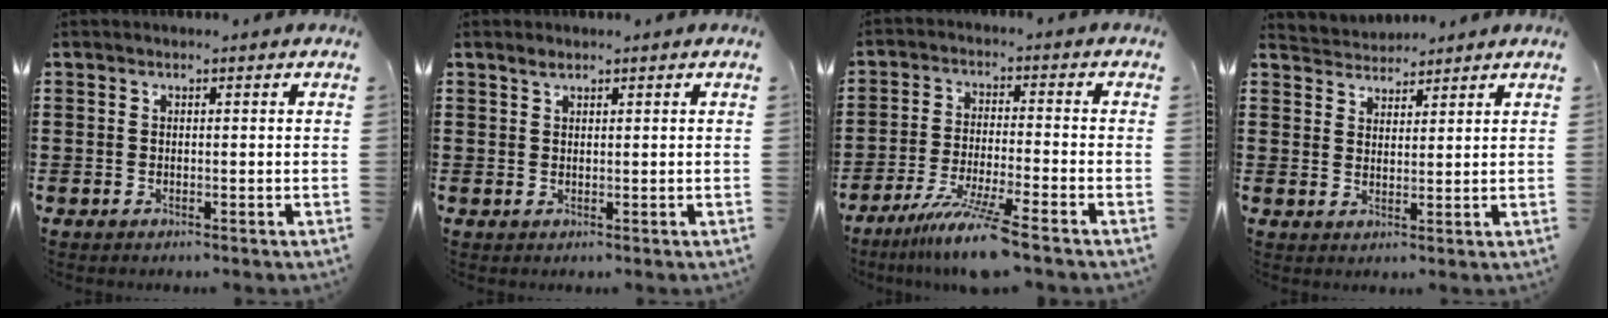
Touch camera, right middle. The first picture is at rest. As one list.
[{"total": 1.2, "force": [1.1, 0.3, 0.5], "torque": [-0.012, 0.001, 0.020]}, {"total": 8.1, "force": [-6.4, -0.6, 4.9], "torque": [-0.093, -0.021, -0.122]}, {"total": 3.1, "force": [3.0, 0.4, -0.7], "torque": [0.001, -0.010, 0.056]}]